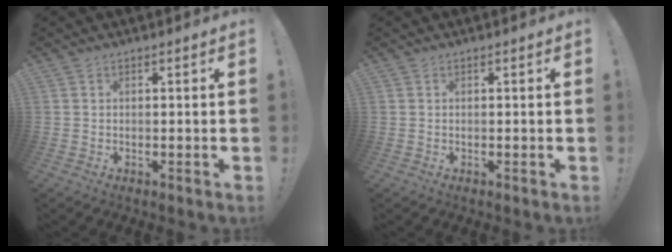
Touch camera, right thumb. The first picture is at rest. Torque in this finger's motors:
{"motor_torque": [0.00, 0.00, 0.00, 0.00, 0.00]}